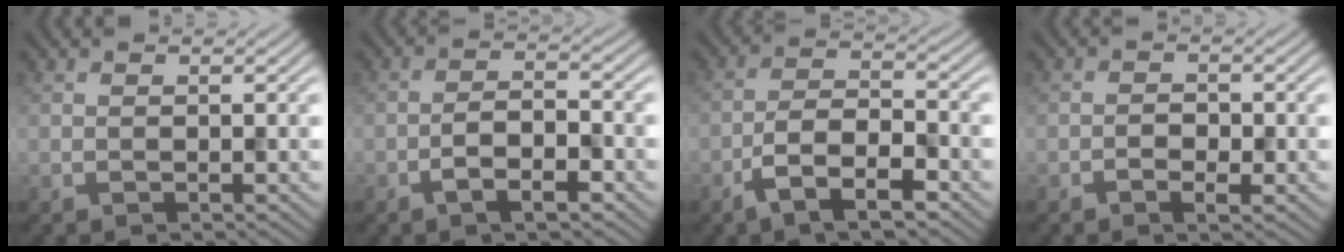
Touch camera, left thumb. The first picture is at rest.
{"total": 4.3, "force": [-2.4, 1.6, 3.2], "torque": [-0.055, 0.006, -0.048]}
{"total": 6.6, "force": [-4.0, 2.3, 4.8], "torque": [-0.090, 0.008, -0.085]}
{"total": 2.0, "force": [-0.9, 1.2, 1.4], "torque": [-0.020, 0.003, -0.019]}